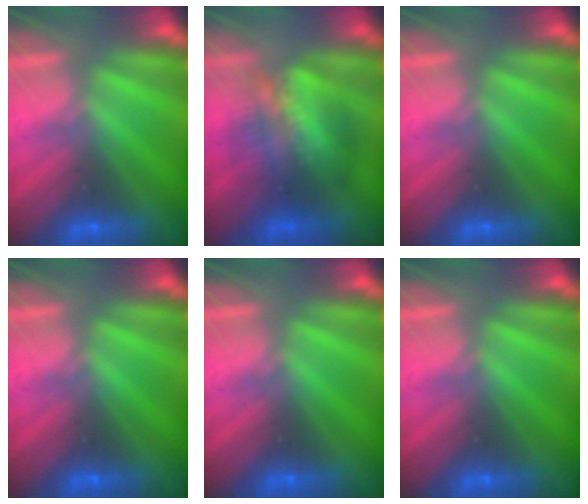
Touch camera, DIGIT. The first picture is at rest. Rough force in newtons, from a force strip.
{"total": 3.7}
{"total": 0.0}
{"total": 0.0}
{"total": 0.0}
{"total": 0.0}